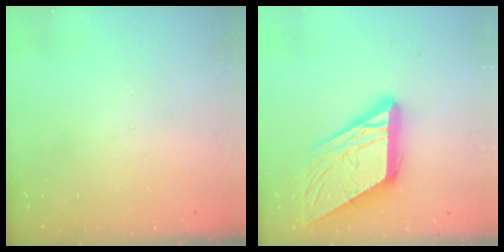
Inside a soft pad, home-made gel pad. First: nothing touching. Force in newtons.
{"total": 18.0, "press": 17.8, "slide": 2.4}